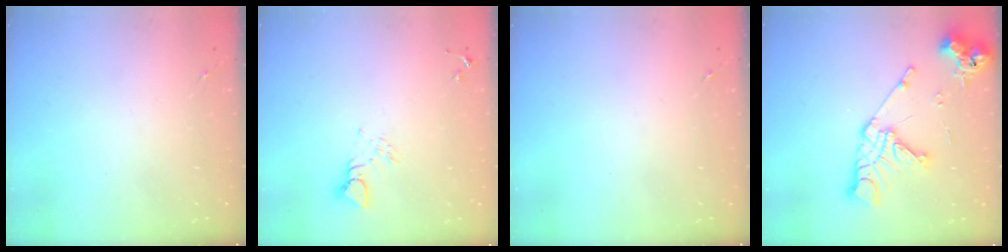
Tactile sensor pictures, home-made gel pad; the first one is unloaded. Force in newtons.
{"total": 3.9, "press": 3.9, "slide": 0.5}
{"total": 0.0}
{"total": 15.5, "press": 15.4, "slide": 1.9}